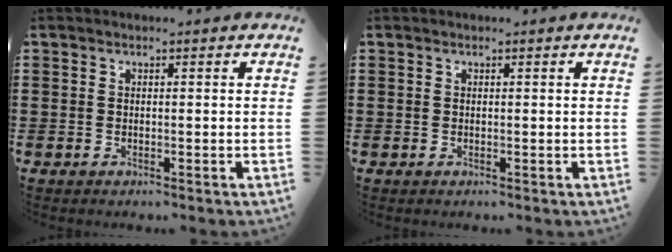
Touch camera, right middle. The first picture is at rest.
{"total": 0.0}